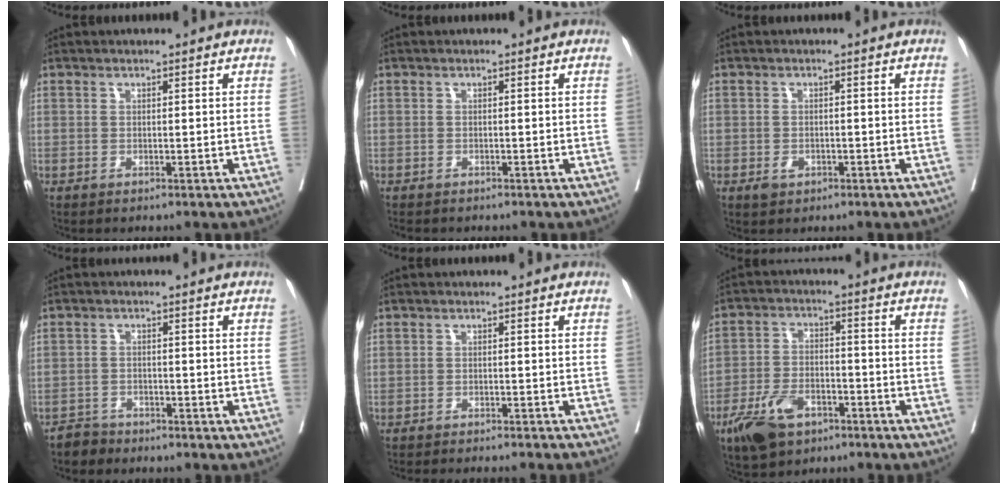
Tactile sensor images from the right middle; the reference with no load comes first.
{"total": 3.3, "force": [-2.8, 1.0, 1.3], "torque": [-0.024, -0.009, -0.036]}
{"total": 2.0, "force": [-0.9, 1.3, 1.1], "torque": [-0.016, 0.002, -0.009]}
{"total": 2.4, "force": [-2.1, 0.9, -0.6], "torque": [0.006, -0.001, -0.041]}
{"total": 9.8, "force": [-9.1, 0.0, 3.8], "torque": [-0.031, -0.022, -0.115]}
{"total": 9.0, "force": [-5.5, 4.6, 5.4], "torque": [-0.110, -0.002, -0.096]}